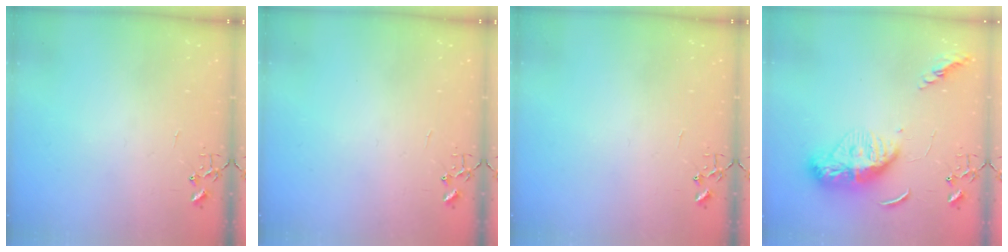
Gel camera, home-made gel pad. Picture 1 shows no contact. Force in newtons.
{"total": 0.0}
{"total": 0.0}
{"total": 13.0, "press": 13.0, "slide": 1.2}